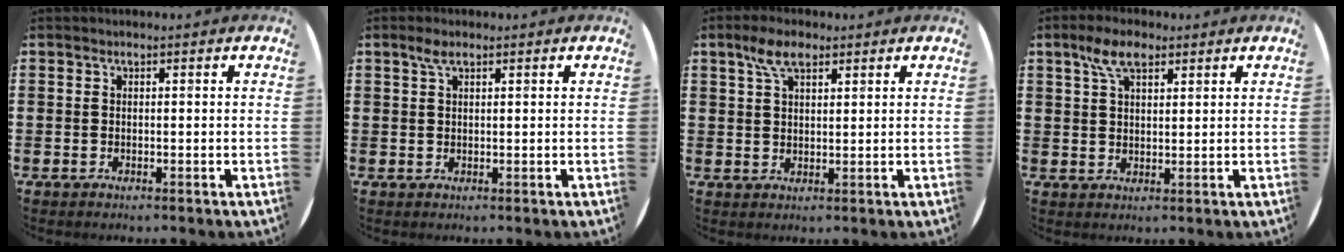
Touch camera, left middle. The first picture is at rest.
{"total": 1.9, "force": [1.1, 0.7, 1.3], "torque": [-0.028, 0.005, 0.018]}
{"total": 4.8, "force": [3.1, 2.1, 3.0], "torque": [-0.057, 0.006, 0.054]}
{"total": 5.3, "force": [3.4, 2.4, 3.4], "torque": [-0.064, 0.007, 0.058]}